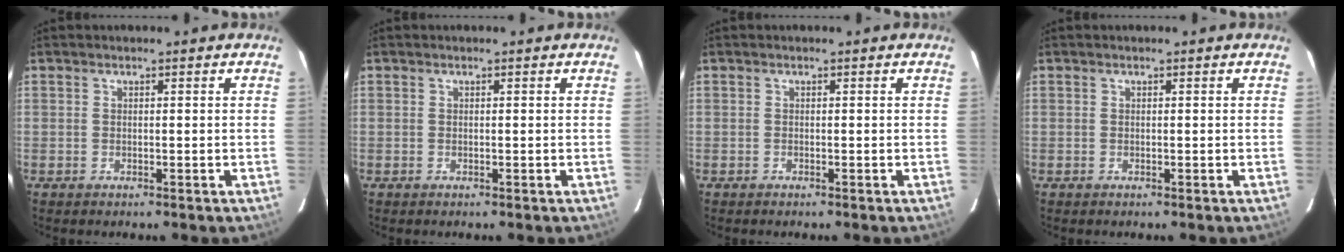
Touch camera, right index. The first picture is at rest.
{"total": 0.0}
{"total": 0.0}
{"total": 0.0}